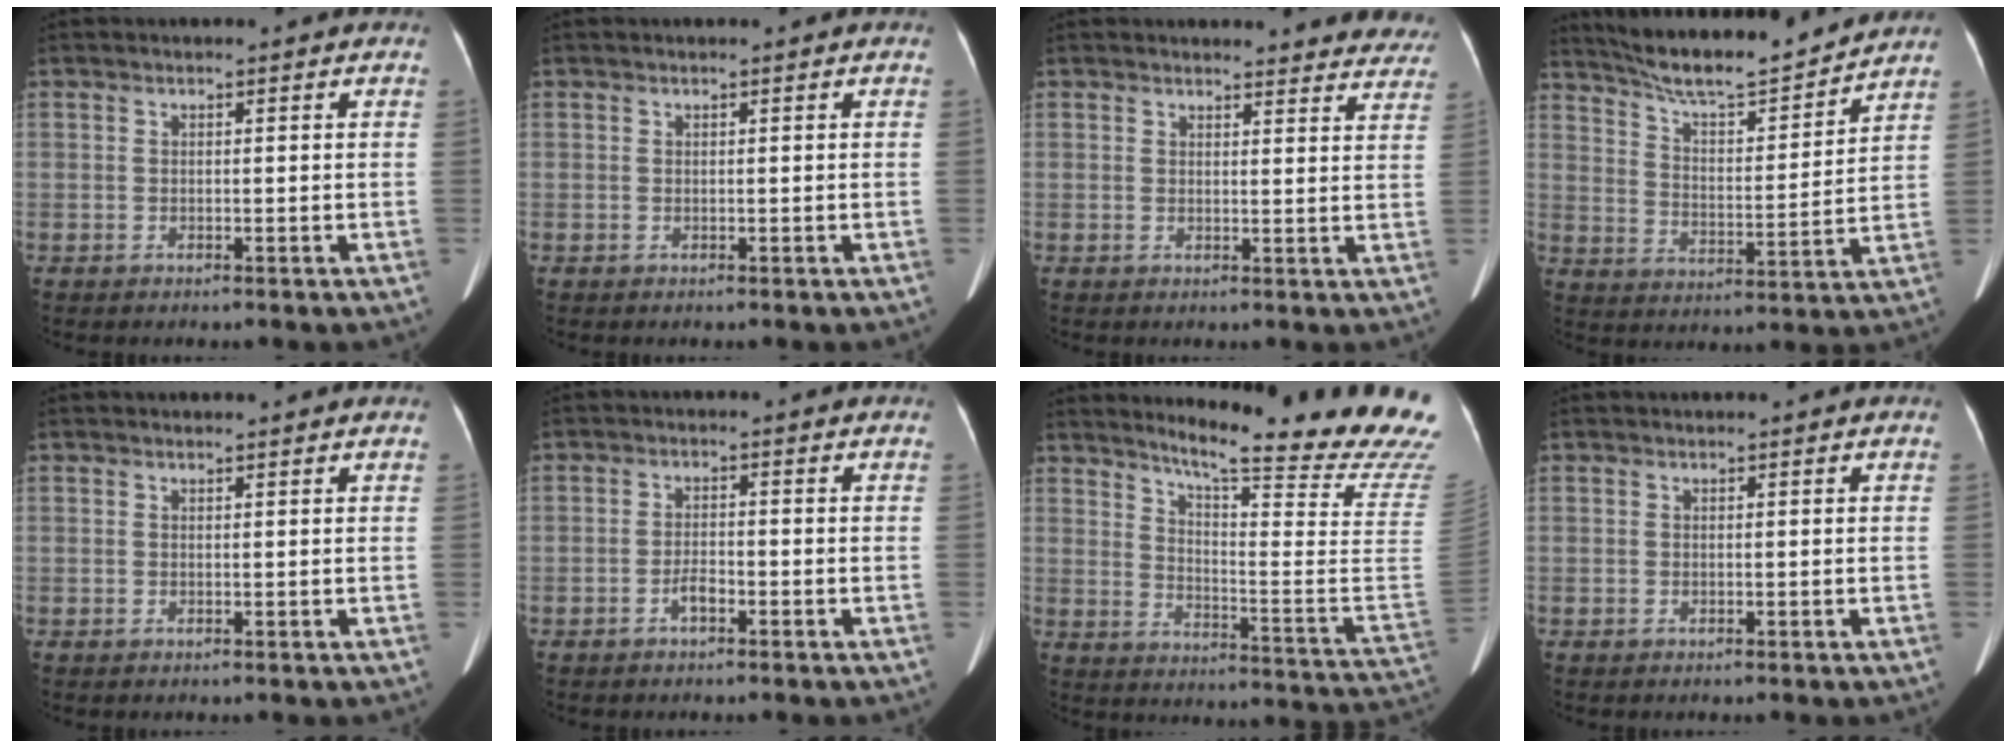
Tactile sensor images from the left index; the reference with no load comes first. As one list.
[{"total": 0.0}, {"total": 11.9, "force": [11.4, 2.7, 1.6], "torque": [0.024, -0.040, 0.094]}, {"total": 15.4, "force": [14.4, 1.0, 5.6], "torque": [-0.102, 0.000, 0.230]}, {"total": 1.0, "force": [1.0, 0.0, 0.2], "torque": [-0.011, 0.008, 0.014]}, {"total": 2.0, "force": [-1.2, 0.6, 1.5], "torque": [-0.025, 0.002, -0.022]}, {"total": 27.7, "force": [24.2, -0.6, 13.5], "torque": [-0.176, -0.148, 0.293]}, {"total": 0.0}]